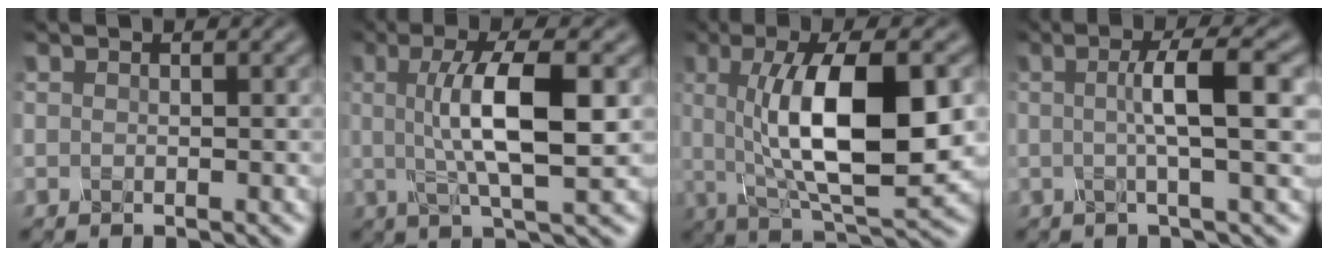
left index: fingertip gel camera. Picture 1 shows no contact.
{"total": 7.6, "force": [0.7, 1.9, 7.3], "torque": [-0.117, 0.001, 0.009]}
{"total": 10.9, "force": [0.6, 3.5, 10.3], "torque": [-0.156, -0.001, 0.010]}
{"total": 5.0, "force": [0.3, 0.9, 4.9], "torque": [-0.073, 0.005, -0.001]}